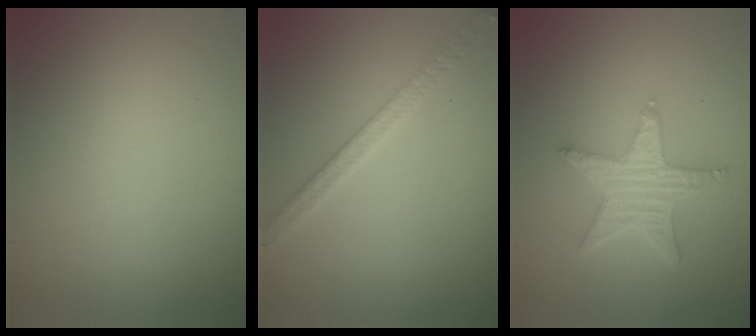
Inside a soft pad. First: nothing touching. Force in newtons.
{"total": 2.5, "press": 2.4, "slide": 0.4}
{"total": 4.2, "press": 3.6, "slide": 2.1}